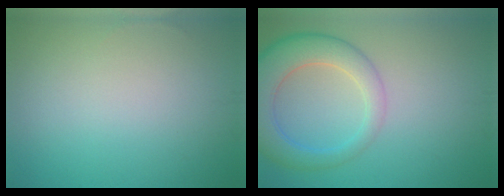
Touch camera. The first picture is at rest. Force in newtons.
{"total": 6.4, "press": 6.4, "slide": 0.3}